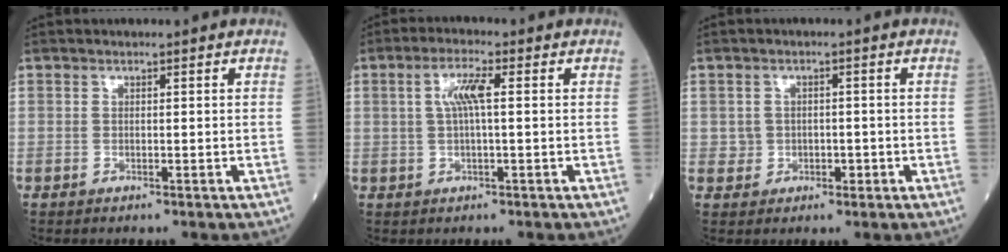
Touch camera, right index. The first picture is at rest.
{"total": 4.1, "force": [0.8, 0.5, 4.0], "torque": [-0.084, 0.012, 0.019]}
{"total": 2.4, "force": [-0.3, 2.3, 0.6], "torque": [-0.005, 0.007, 0.000]}